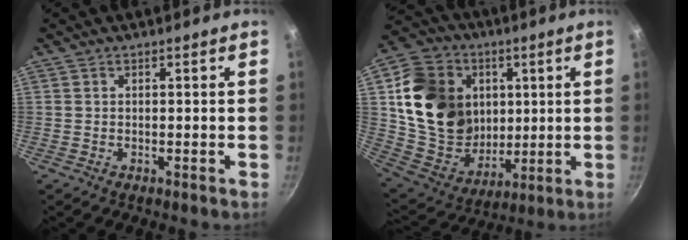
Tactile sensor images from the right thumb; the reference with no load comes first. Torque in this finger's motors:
{"motor_torque": [1.85, 2.06, 1.34, -0.15, 0.18]}